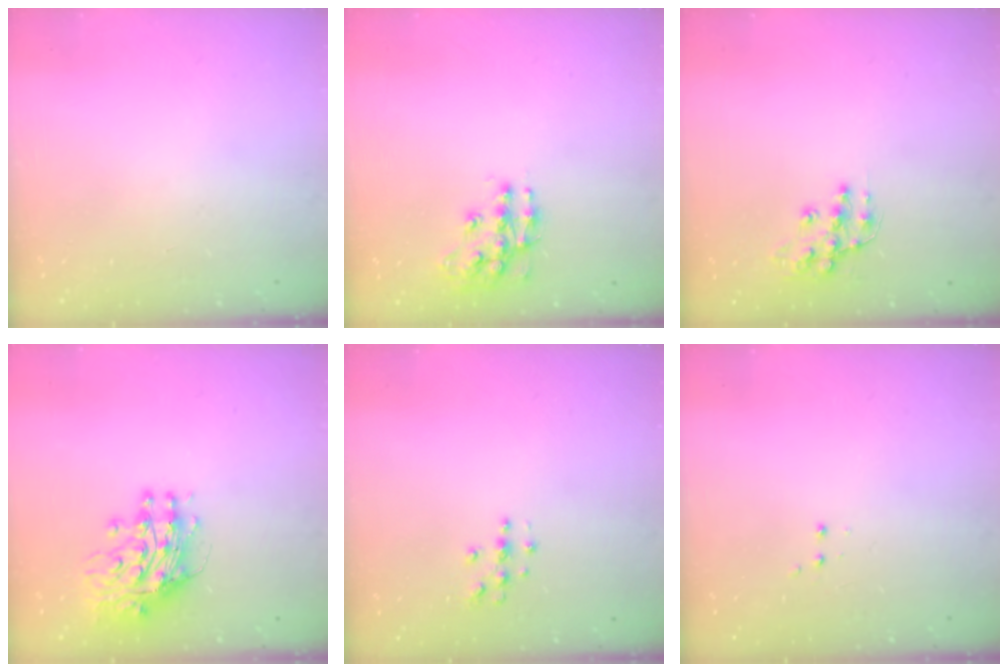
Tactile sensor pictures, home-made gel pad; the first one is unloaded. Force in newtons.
{"total": 11.9, "press": 11.9, "slide": 0.9}
{"total": 10.7, "press": 10.7, "slide": 0.6}
{"total": 13.5, "press": 13.4, "slide": 1.4}
{"total": 3.8, "press": 3.8, "slide": 0.5}
{"total": 2.8, "press": 2.8, "slide": 0.6}